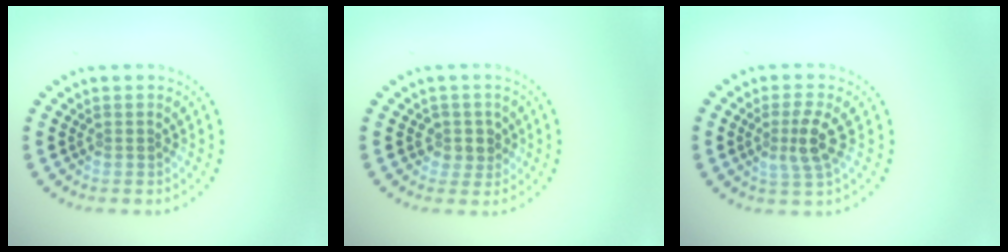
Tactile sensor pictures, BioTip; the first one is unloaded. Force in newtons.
{"total": 1.8, "press": 1.6, "slide": 0.9}
{"total": 2.9, "press": 2.6, "slide": 1.4}